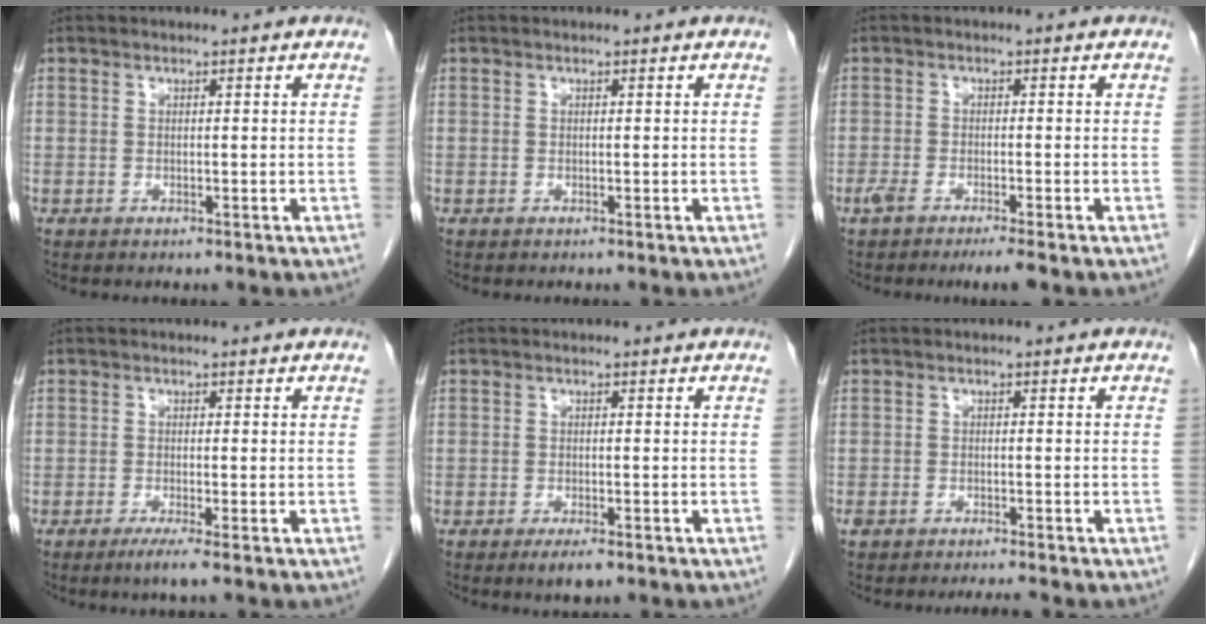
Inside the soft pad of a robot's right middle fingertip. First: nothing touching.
{"total": 0.0}
{"total": 4.1, "force": [-3.0, 0.2, 2.9], "torque": [-0.049, -0.008, -0.051]}
{"total": 2.2, "force": [-1.4, -0.4, 1.7], "torque": [-0.032, -0.007, -0.027]}
{"total": 2.6, "force": [-1.7, 0.6, 1.8], "torque": [-0.031, -0.003, -0.025]}
{"total": 2.7, "force": [-2.4, 0.1, 1.2], "torque": [-0.022, -0.003, -0.038]}